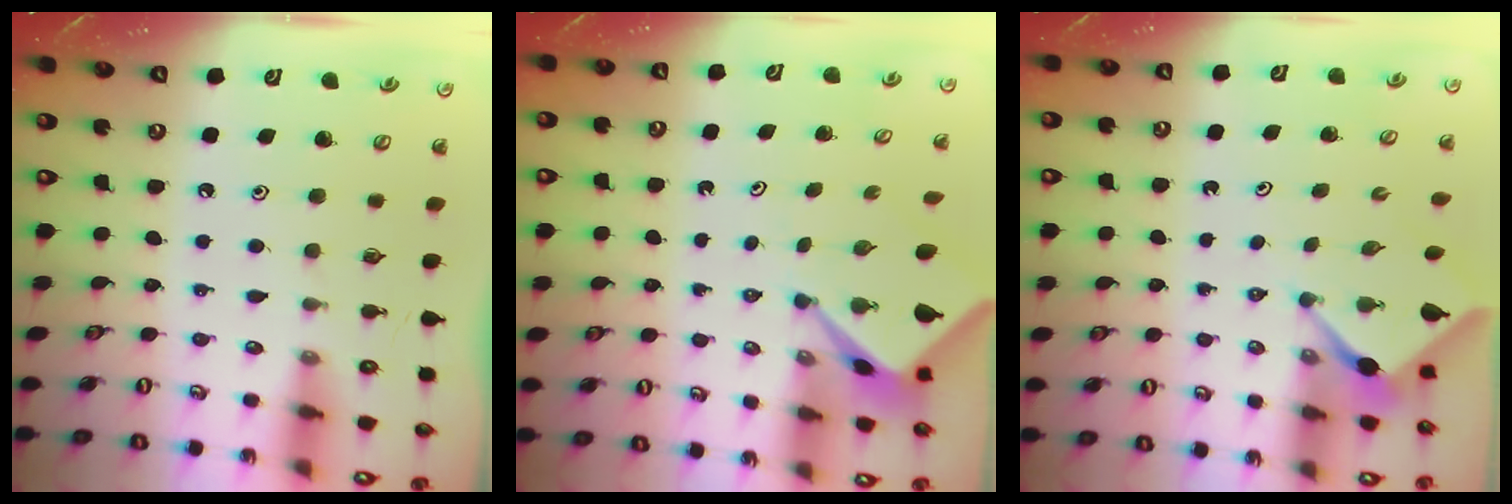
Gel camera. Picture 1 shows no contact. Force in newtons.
{"total": 2.5, "press": 2.4, "slide": 0.3}
{"total": 2.5, "press": 2.5, "slide": 0.3}